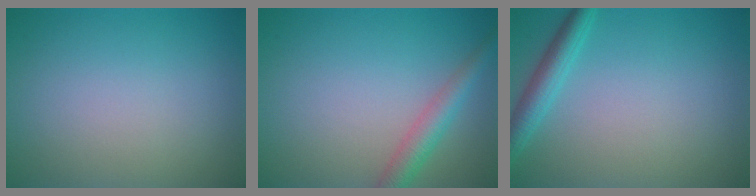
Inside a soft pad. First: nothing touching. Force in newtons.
{"total": 2.9, "press": 2.9, "slide": 0.2}
{"total": 2.7, "press": 2.7, "slide": 0.1}